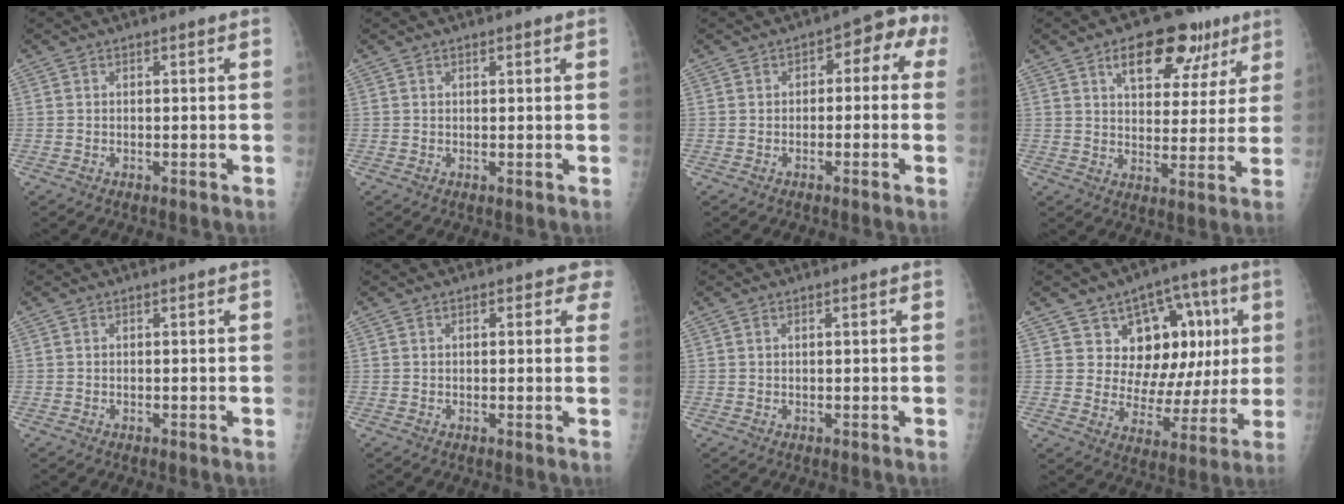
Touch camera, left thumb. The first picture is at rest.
{"total": 0.7, "force": [0.5, 0.3, 0.4], "torque": [-0.005, -0.002, 0.007]}
{"total": 5.8, "force": [-0.2, 4.2, 4.0], "torque": [-0.010, 0.035, -0.014]}
{"total": 15.0, "force": [8.2, 8.0, 9.6], "torque": [-0.084, -0.017, 0.119]}
{"total": 0.0}
{"total": 2.6, "force": [1.6, 1.6, 1.2], "torque": [0.018, -0.002, 0.011]}
{"total": 0.5, "force": [0.2, 0.2, 0.4], "torque": [-0.008, 0.001, 0.006]}
{"total": 16.3, "force": [4.9, 10.9, 11.1], "torque": [-0.095, -0.004, 0.079]}